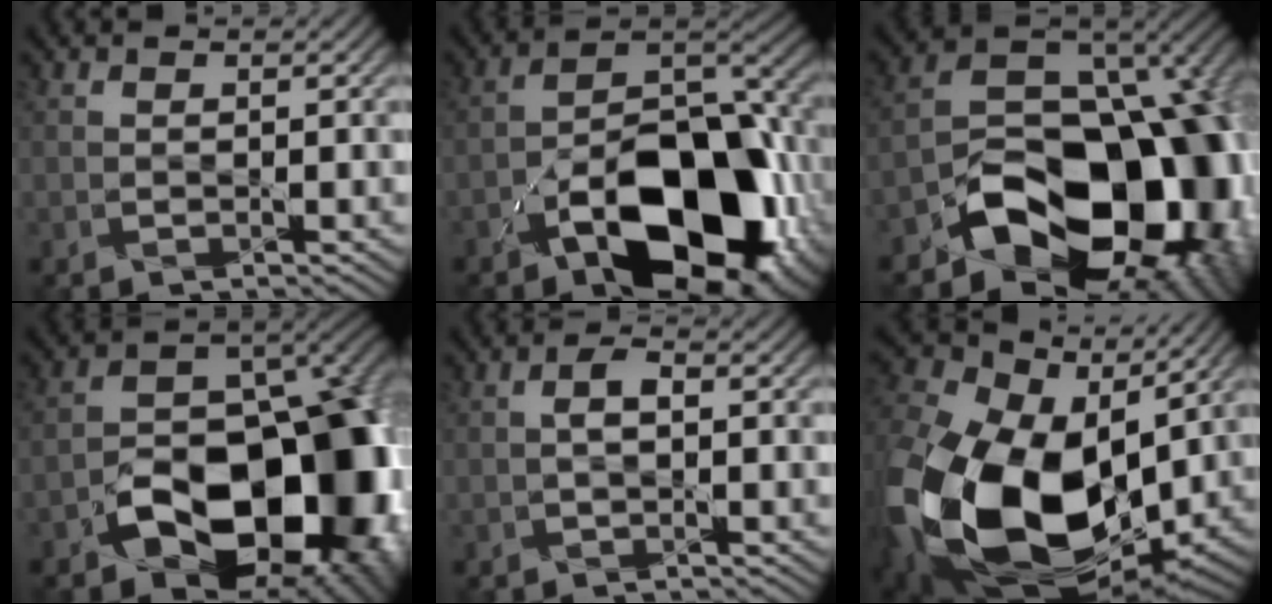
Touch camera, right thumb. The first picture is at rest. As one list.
[{"total": 16.5, "force": [-7.8, 8.6, 11.7], "torque": [-0.161, -0.007, -0.135]}, {"total": 16.6, "force": [-6.6, 11.2, 10.4], "torque": [-0.135, -0.033, -0.106]}, {"total": 18.3, "force": [-7.1, 11.7, 12.2], "torque": [-0.148, -0.029, -0.103]}, {"total": 1.6, "force": [-0.2, 0.6, 1.4], "torque": [-0.029, 0.006, -0.005]}, {"total": 22.1, "force": [-2.1, 16.1, 14.9], "torque": [-0.417, -0.081, 0.005]}]